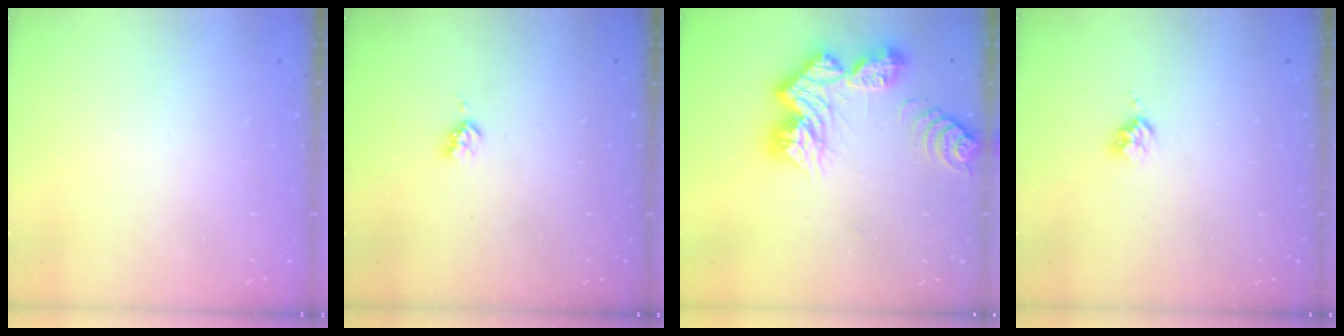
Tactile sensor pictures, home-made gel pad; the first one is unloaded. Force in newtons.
{"total": 2.9, "press": 2.9, "slide": 0.5}
{"total": 14.1, "press": 14.1, "slide": 1.3}
{"total": 2.5, "press": 2.5, "slide": 0.3}